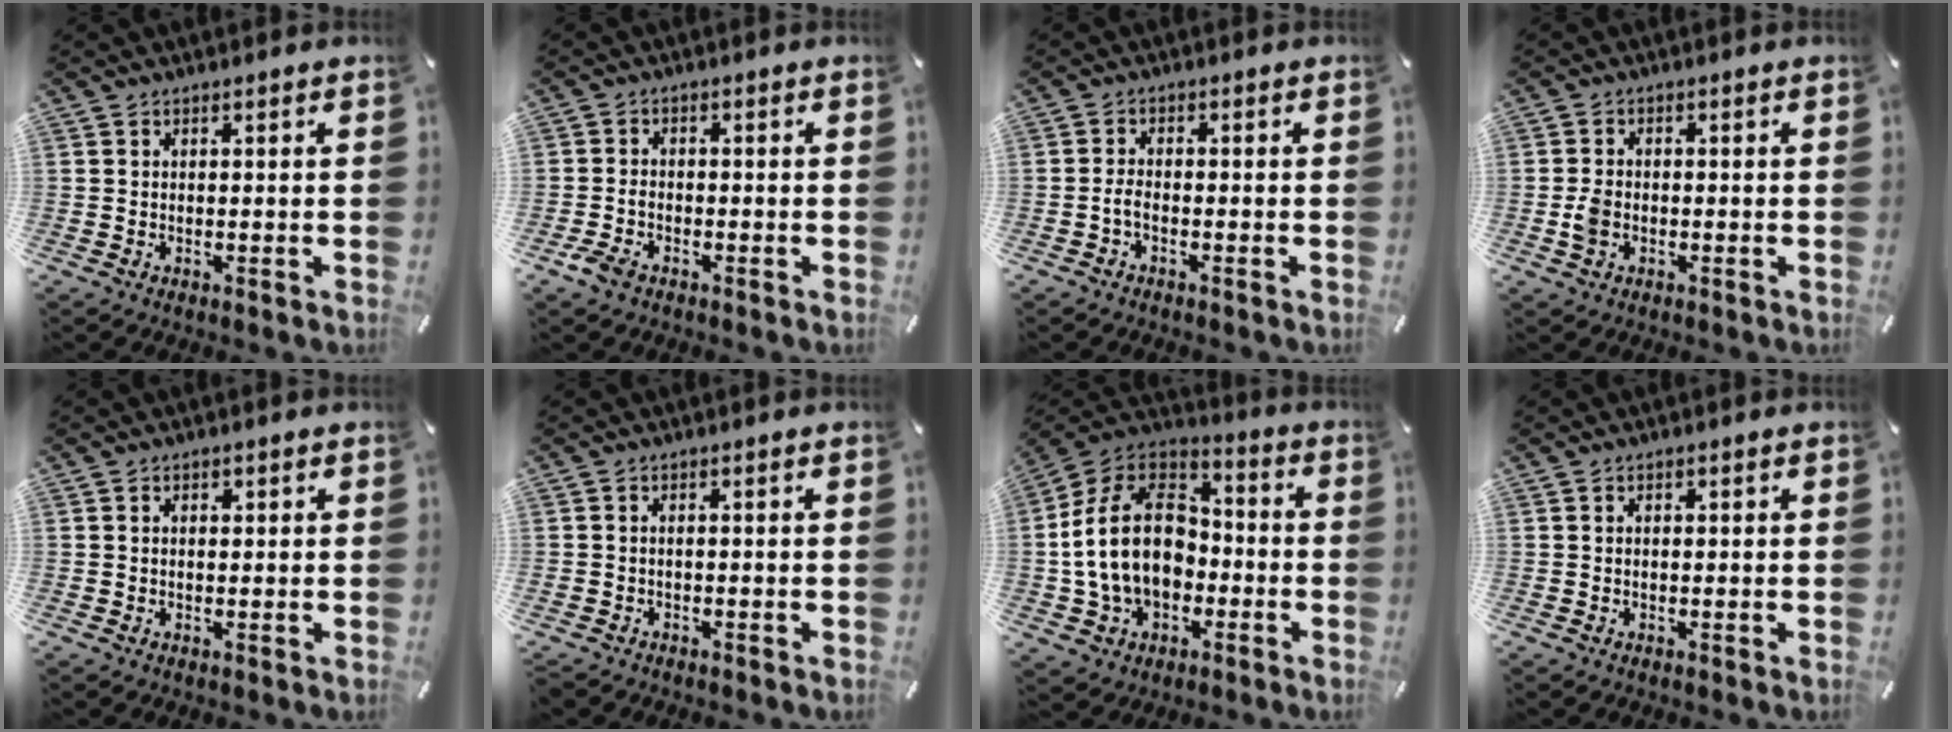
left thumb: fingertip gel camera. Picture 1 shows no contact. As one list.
[{"total": 3.0, "force": [-1.7, 2.1, 1.2], "torque": [-0.028, 0.008, -0.035]}, {"total": 2.3, "force": [-1.2, 0.9, 1.8], "torque": [-0.039, 0.003, -0.023]}, {"total": 3.3, "force": [-0.9, 2.3, 2.2], "torque": [-0.045, 0.002, -0.016]}, {"total": 1.1, "force": [0.2, 0.8, 0.7], "torque": [-0.007, 0.002, 0.000]}, {"total": 0.9, "force": [-0.6, 0.6, 0.4], "torque": [-0.010, 0.001, -0.014]}, {"total": 18.7, "force": [-2.4, 14.3, 11.8], "torque": [-0.263, 0.022, -0.046]}, {"total": 0.7, "force": [0.1, 0.5, 0.5], "torque": [-0.011, 0.002, 0.000]}]